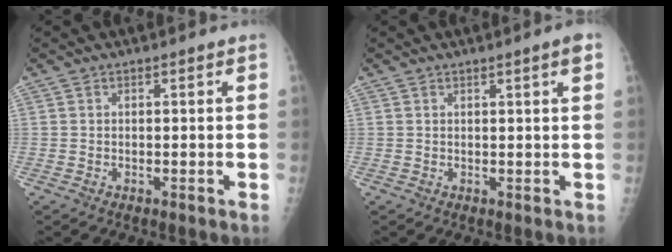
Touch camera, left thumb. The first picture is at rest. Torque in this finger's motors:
{"motor_torque": [-0.21, 0.11, -0.07, -0.09, 0.01]}